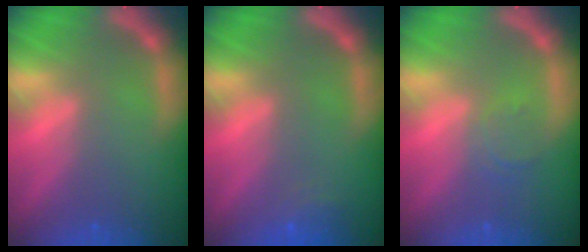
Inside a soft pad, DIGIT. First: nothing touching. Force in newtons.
{"total": 1.9}
{"total": 1.9}